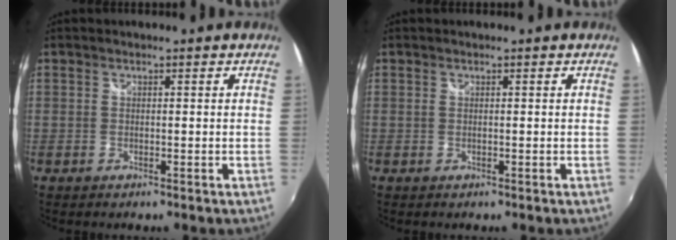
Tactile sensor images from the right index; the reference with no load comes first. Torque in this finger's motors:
{"motor_torque": [0.00, 0.00, 0.00, 0.00]}